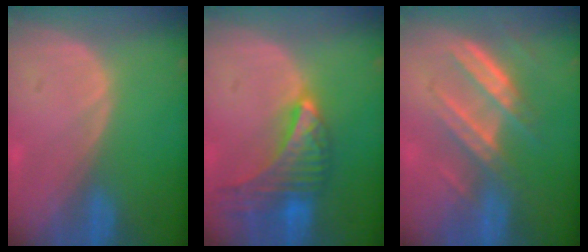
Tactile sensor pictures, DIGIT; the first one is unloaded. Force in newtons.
{"total": 9.4, "press": 8.4, "slide": 4.3}
{"total": 7.7, "press": 7.0, "slide": 3.1}